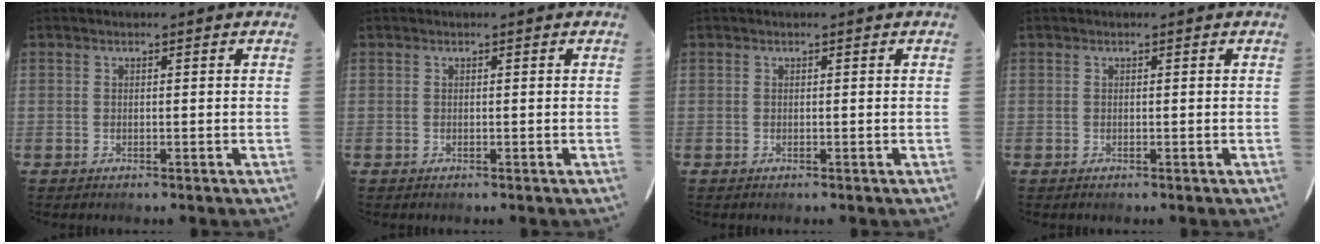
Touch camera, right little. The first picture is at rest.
{"total": 0.0}
{"total": 0.0}
{"total": 0.0}